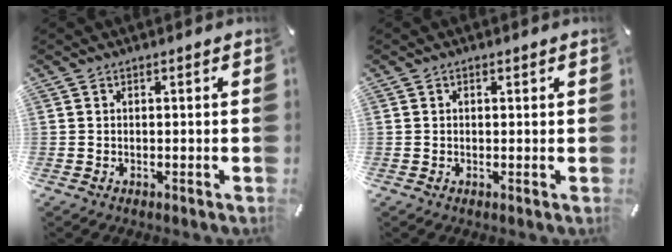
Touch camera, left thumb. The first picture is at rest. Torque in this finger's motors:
{"motor_torque": [0.07, -0.21, 0.03, 0.07, 0.01]}